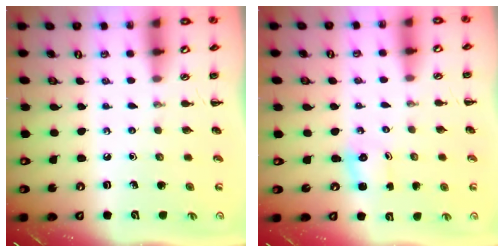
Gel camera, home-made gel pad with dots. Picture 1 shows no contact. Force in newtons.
{"total": 1.3, "press": 1.2, "slide": 0.3}